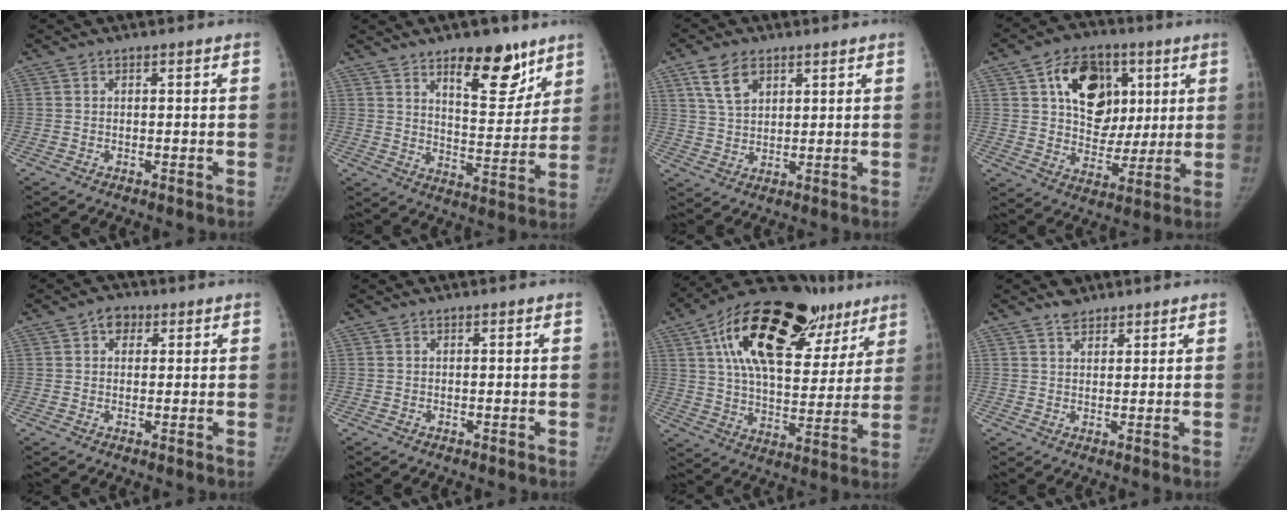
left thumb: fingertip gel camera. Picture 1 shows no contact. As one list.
[{"total": 13.6, "force": [8.9, 5.8, 8.6], "torque": [-0.078, -0.061, 0.138]}, {"total": 7.3, "force": [3.8, 4.5, 4.3], "torque": [-0.067, -0.014, 0.076]}, {"total": 16.6, "force": [5.7, 12.0, 10.0], "torque": [-0.112, -0.015, 0.096]}, {"total": 3.3, "force": [1.4, 2.6, 1.6], "torque": [-0.003, 0.000, 0.017]}, {"total": 0.0}, {"total": 30.0, "force": [15.7, 14.9, 20.8], "torque": [-0.295, 0.005, 0.254]}, {"total": 2.7, "force": [2.1, 1.6, 0.5], "torque": [0.009, -0.016, 0.033]}]